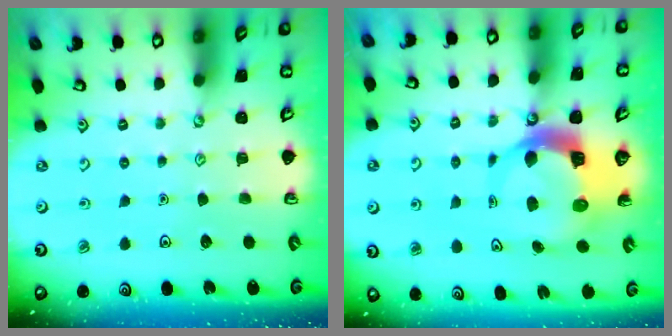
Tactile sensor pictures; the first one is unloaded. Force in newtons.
{"total": 8.5, "press": 8.5, "slide": 0.8}